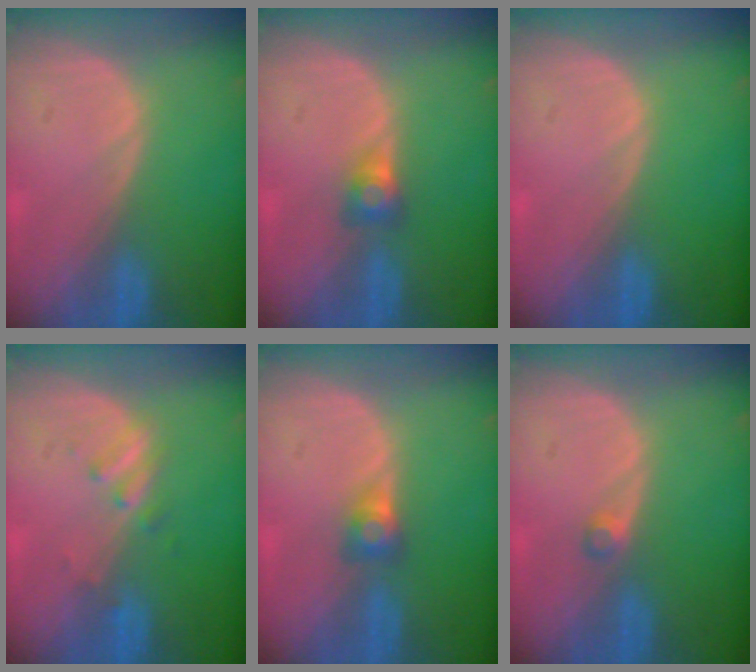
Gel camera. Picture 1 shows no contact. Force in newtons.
{"total": 2.6, "press": 2.4, "slide": 1.0}
{"total": 0.0}
{"total": 2.3, "press": 2.3, "slide": 0.3}
{"total": 2.6, "press": 2.4, "slide": 1.0}
{"total": 1.5, "press": 1.2, "slide": 0.8}